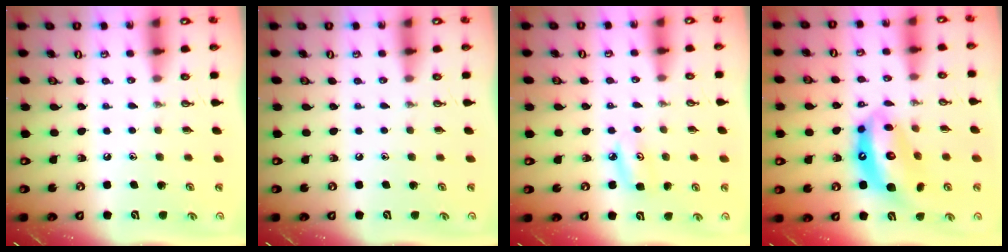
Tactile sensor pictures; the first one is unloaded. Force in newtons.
{"total": 0.0}
{"total": 6.5, "press": 6.5, "slide": 0.3}
{"total": 14.3, "press": 14.3, "slide": 1.3}